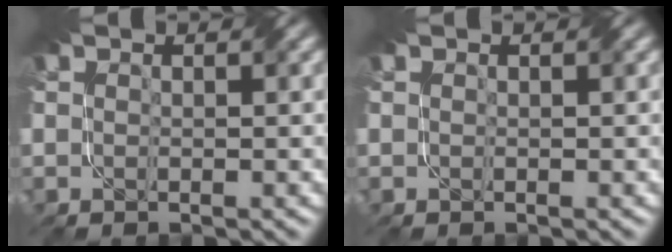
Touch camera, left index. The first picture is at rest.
{"total": 0.0}